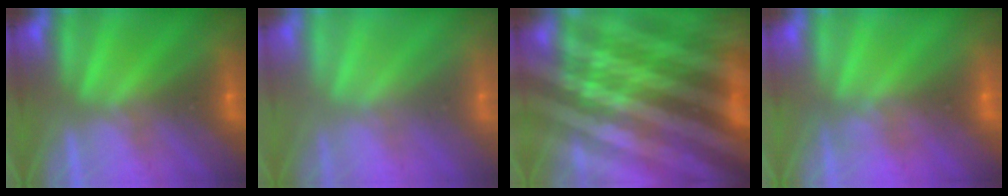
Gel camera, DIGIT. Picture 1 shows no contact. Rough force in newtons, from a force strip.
{"total": 2.7}
{"total": 5.6}
{"total": 1.8}